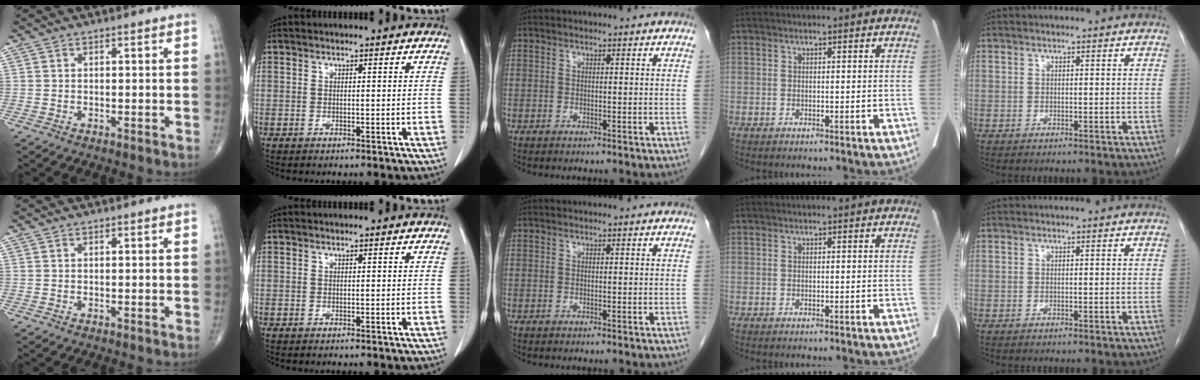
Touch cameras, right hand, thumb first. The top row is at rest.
{}